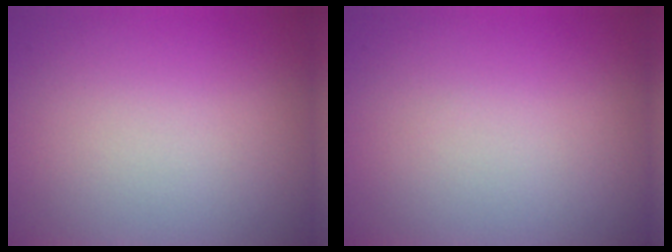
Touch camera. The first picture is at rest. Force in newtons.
{"total": 0.0}